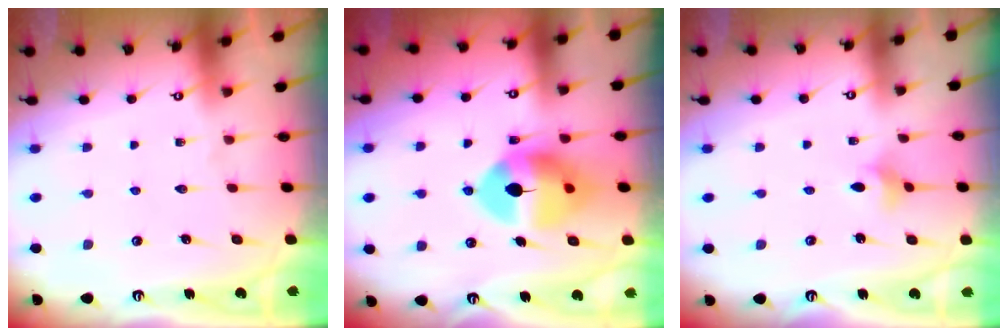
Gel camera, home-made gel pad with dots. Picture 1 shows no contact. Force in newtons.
{"total": 12.2, "press": 12.1, "slide": 2.0}
{"total": 2.8, "press": 2.7, "slide": 0.7}